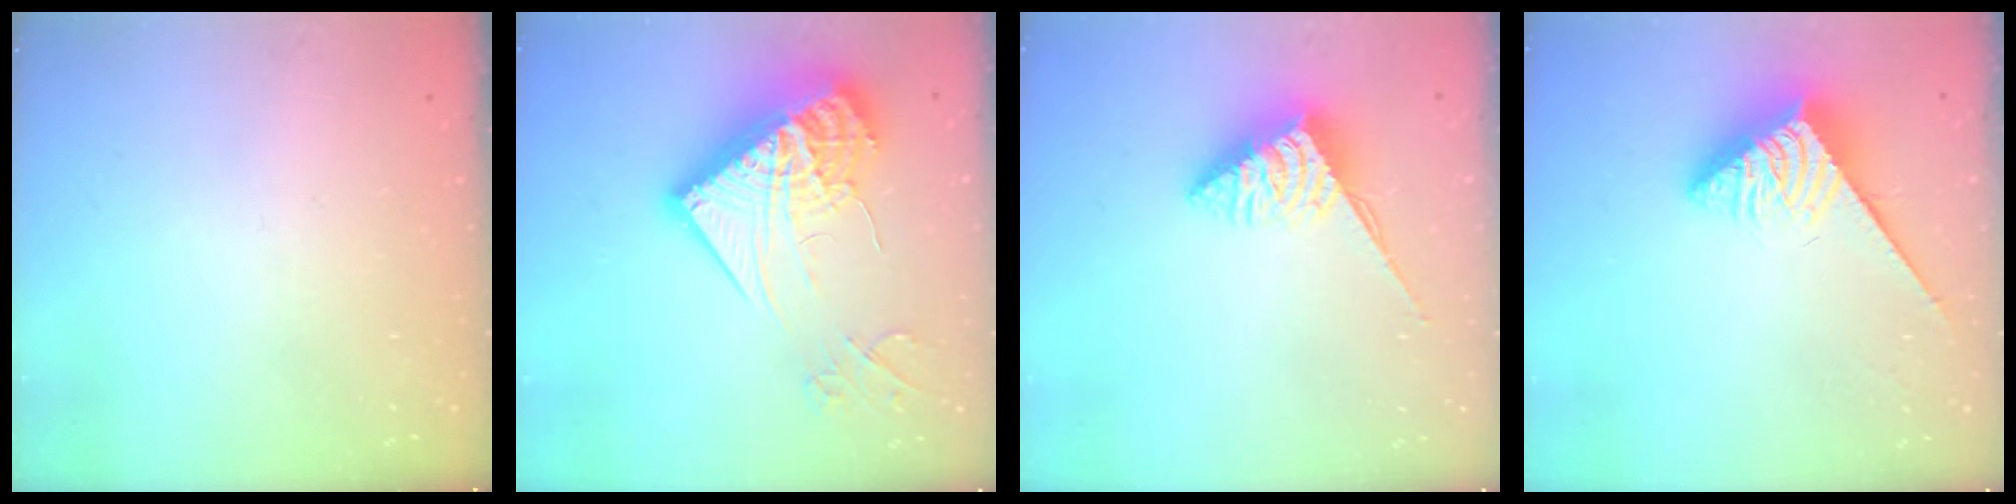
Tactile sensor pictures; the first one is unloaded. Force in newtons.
{"total": 26.0, "press": 25.9, "slide": 2.6}
{"total": 6.3, "press": 6.3, "slide": 0.7}
{"total": 4.0, "press": 3.9, "slide": 0.7}